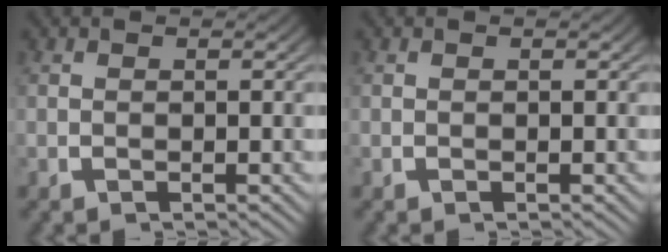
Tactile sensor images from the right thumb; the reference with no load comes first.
{"total": 0.0}